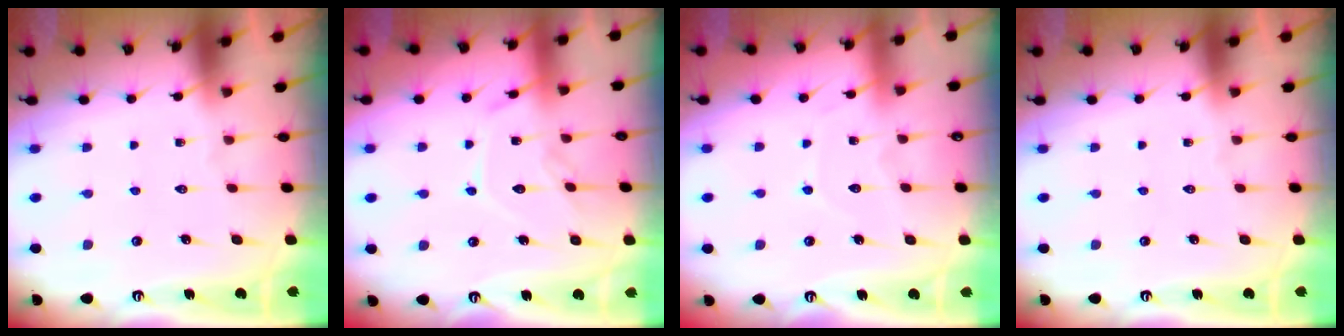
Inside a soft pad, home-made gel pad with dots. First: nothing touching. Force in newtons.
{"total": 11.0, "press": 11.0, "slide": 0.3}
{"total": 6.4, "press": 6.3, "slide": 0.6}
{"total": 0.0}